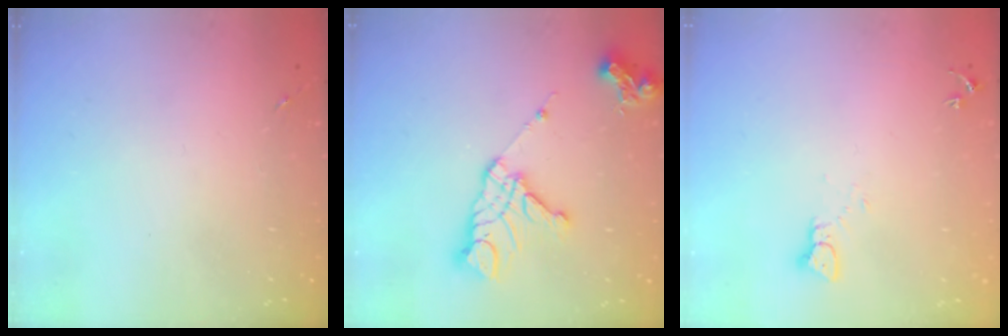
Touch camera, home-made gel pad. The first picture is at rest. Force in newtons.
{"total": 14.9, "press": 14.8, "slide": 1.6}
{"total": 2.4, "press": 2.4, "slide": 0.2}